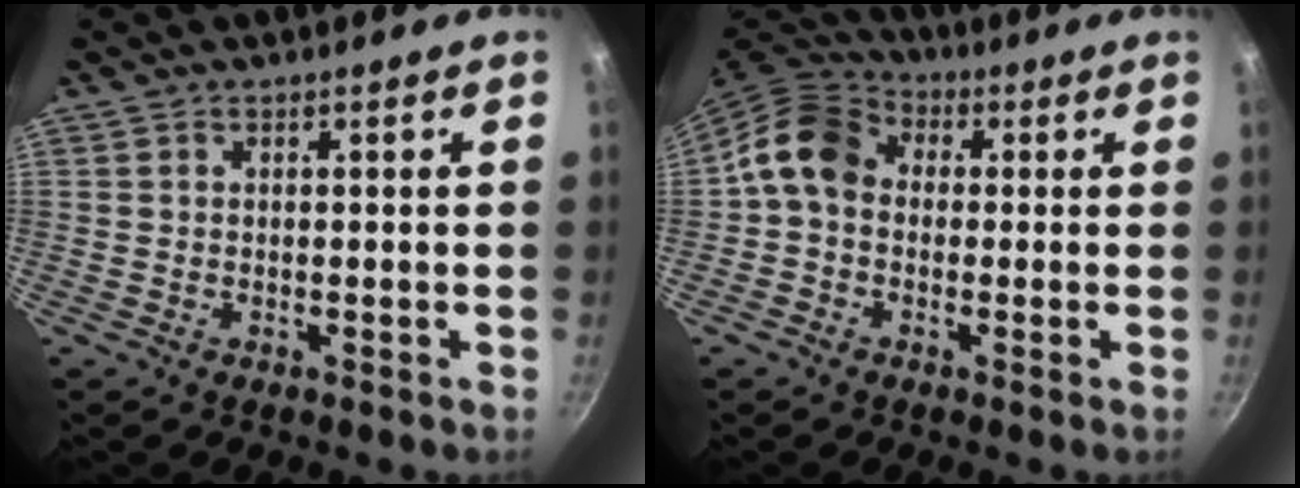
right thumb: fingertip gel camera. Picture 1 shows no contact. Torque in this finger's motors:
{"motor_torque": [1.54, 1.50, 0.77, -0.52, 0.13]}